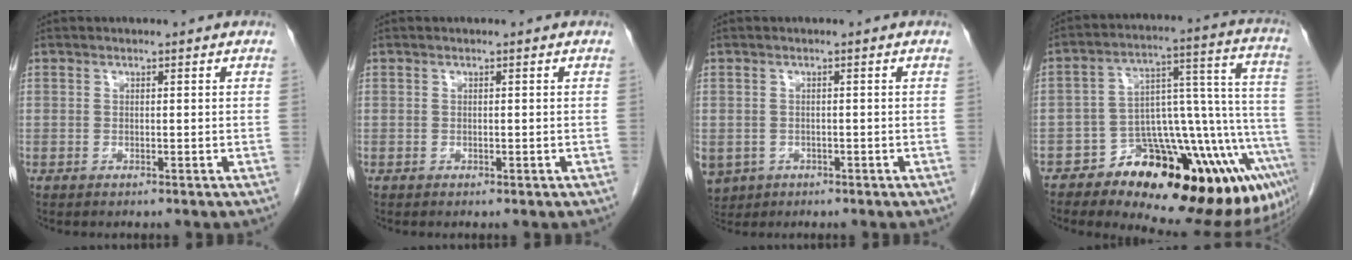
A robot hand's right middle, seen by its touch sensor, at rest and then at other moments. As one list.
[{"total": 0.0}, {"total": 6.5, "force": [-2.9, 5.5, 2.0], "torque": [-0.059, -0.003, -0.038]}, {"total": 24.7, "force": [-14.2, 7.8, 18.6], "torque": [-0.128, 0.063, -0.185]}]